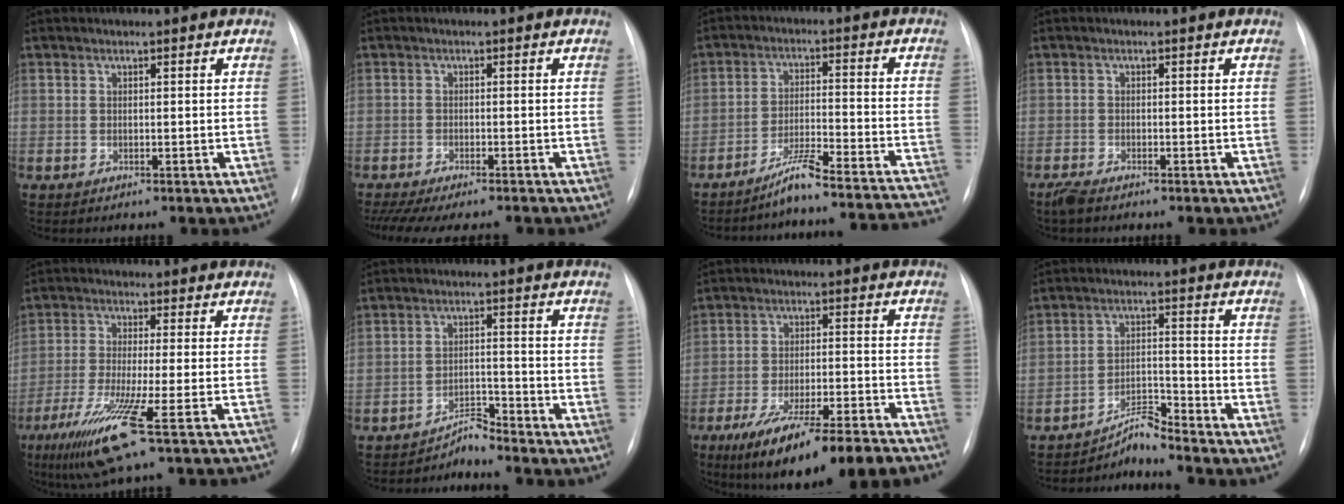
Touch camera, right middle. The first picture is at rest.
{"total": 11.5, "force": [-9.9, 1.8, 5.5], "torque": [-0.080, -0.010, -0.137]}
{"total": 19.3, "force": [-18.1, -0.5, 6.5], "torque": [-0.055, 0.013, -0.246]}
{"total": 2.0, "force": [-1.6, 0.4, 1.0], "torque": [-0.031, -0.007, -0.031]}
{"total": 13.7, "force": [-8.8, -0.8, 10.4], "torque": [-0.188, -0.044, -0.148]}
{"total": 2.7, "force": [-2.7, -0.3, -0.4], "torque": [0.014, -0.007, -0.045]}
{"total": 17.6, "force": [-14.0, 1.6, 10.6], "torque": [-0.143, -0.008, -0.215]}
{"total": 4.1, "force": [-4.0, -0.9, 0.1], "torque": [-0.006, -0.005, -0.069]}